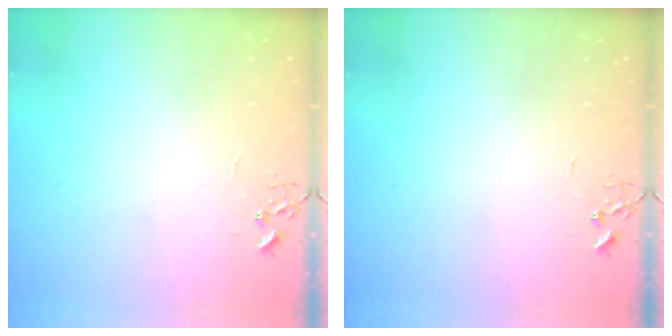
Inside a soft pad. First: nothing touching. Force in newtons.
{"total": 0.0}